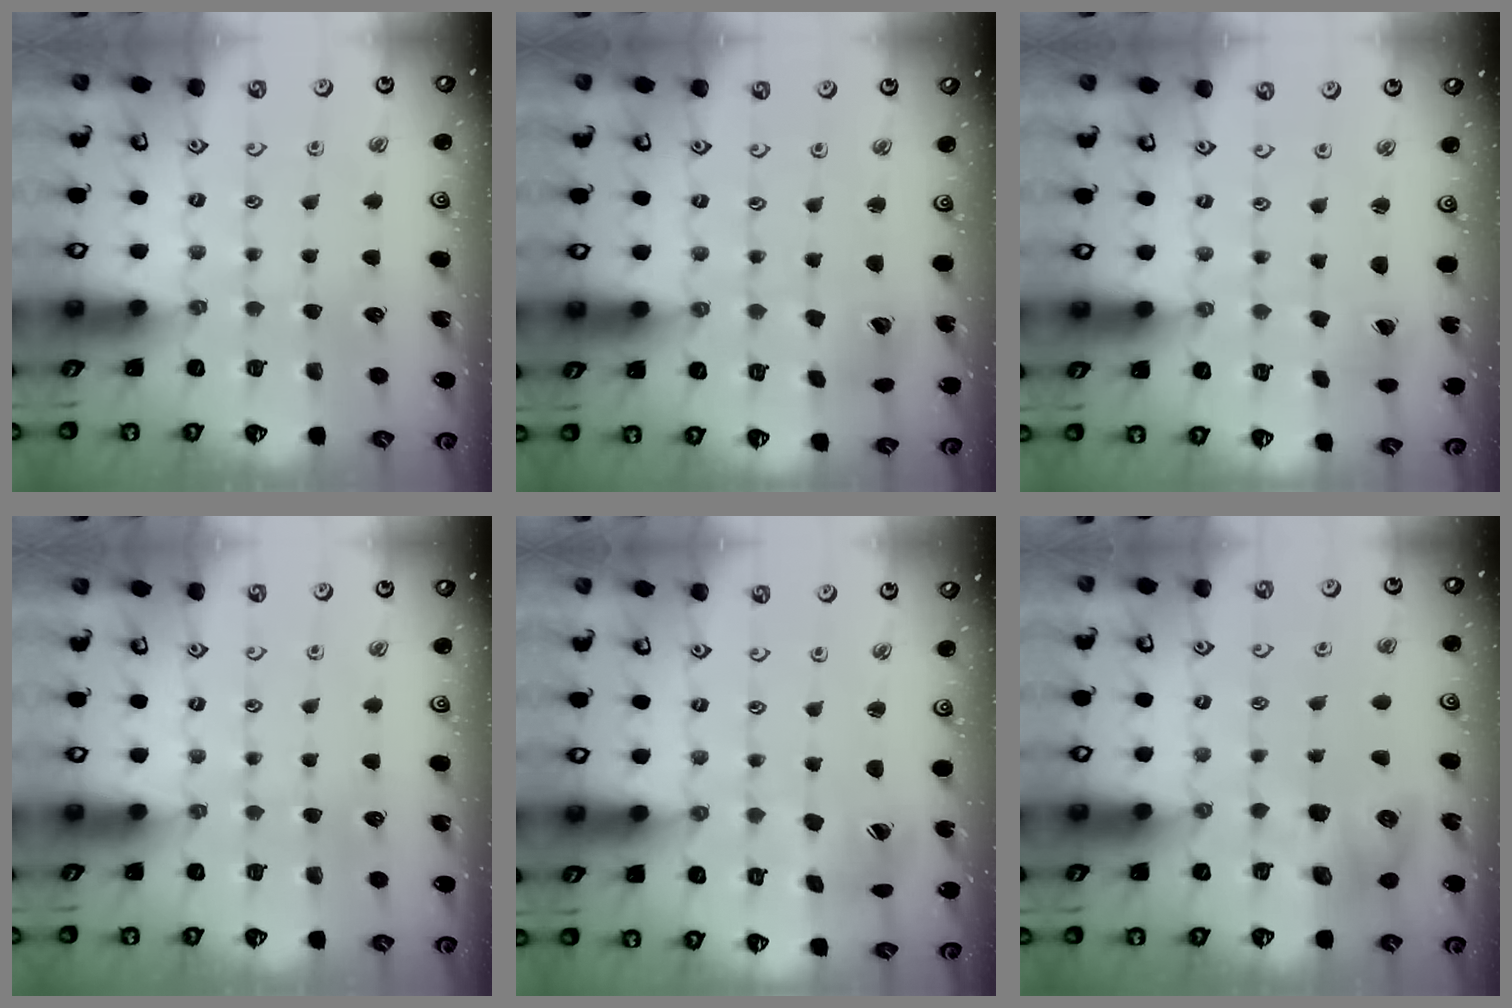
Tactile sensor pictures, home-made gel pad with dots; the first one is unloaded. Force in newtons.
{"total": 3.7, "press": 3.7, "slide": 0.5}
{"total": 0.7, "press": 0.7, "slide": 0.0}
{"total": 0.0}
{"total": 4.6, "press": 4.6, "slide": 0.6}
{"total": 9.3, "press": 9.2, "slide": 0.9}